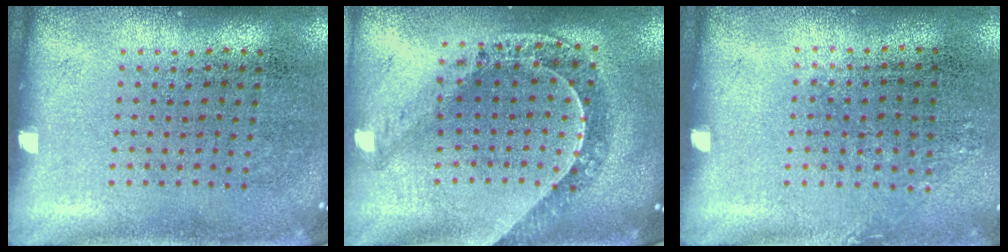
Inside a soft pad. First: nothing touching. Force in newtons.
{"total": 1.1, "press": 1.1, "slide": 0.2}
{"total": 0.8, "press": 0.7, "slide": 0.5}